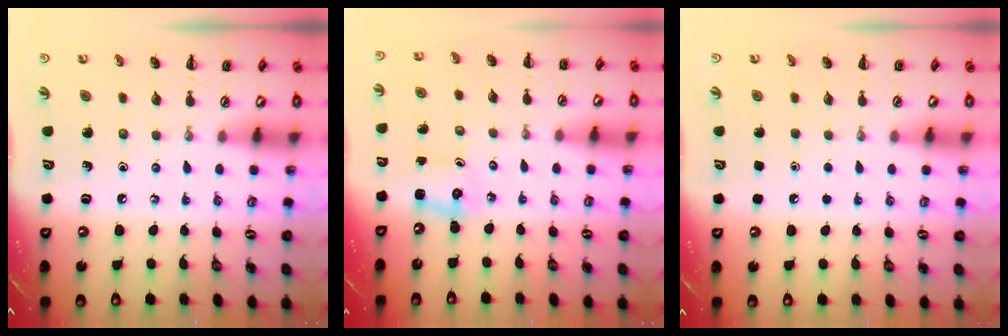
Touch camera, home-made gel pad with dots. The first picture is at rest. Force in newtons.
{"total": 2.2, "press": 2.1, "slide": 0.8}
{"total": 1.6, "press": 1.6, "slide": 0.1}